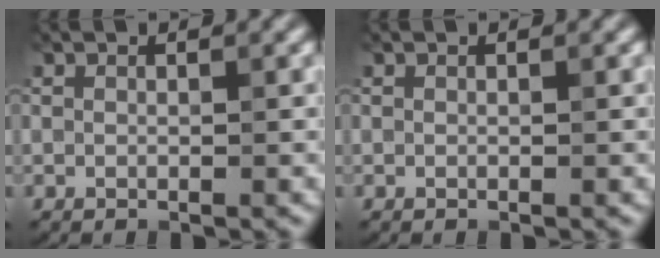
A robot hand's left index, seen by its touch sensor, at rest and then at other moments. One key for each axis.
{"total": 0.0}